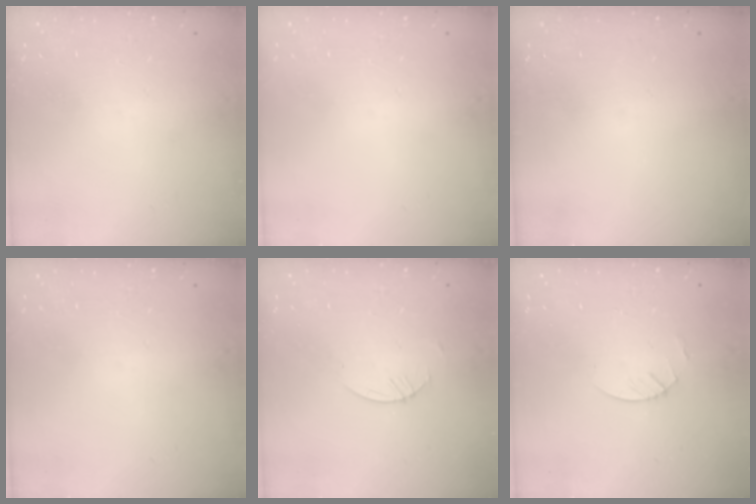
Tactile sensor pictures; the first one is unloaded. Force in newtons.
{"total": 0.0}
{"total": 0.0}
{"total": 0.0}
{"total": 0.8, "press": 0.8, "slide": 0.2}
{"total": 3.0, "press": 3.0, "slide": 0.3}